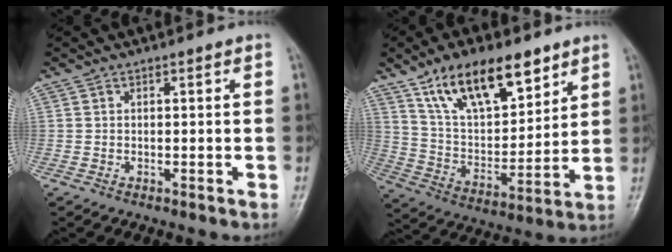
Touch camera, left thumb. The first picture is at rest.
{"total": 18.5, "force": [11.6, 8.3, 11.8], "torque": [-0.154, -0.049, 0.212]}